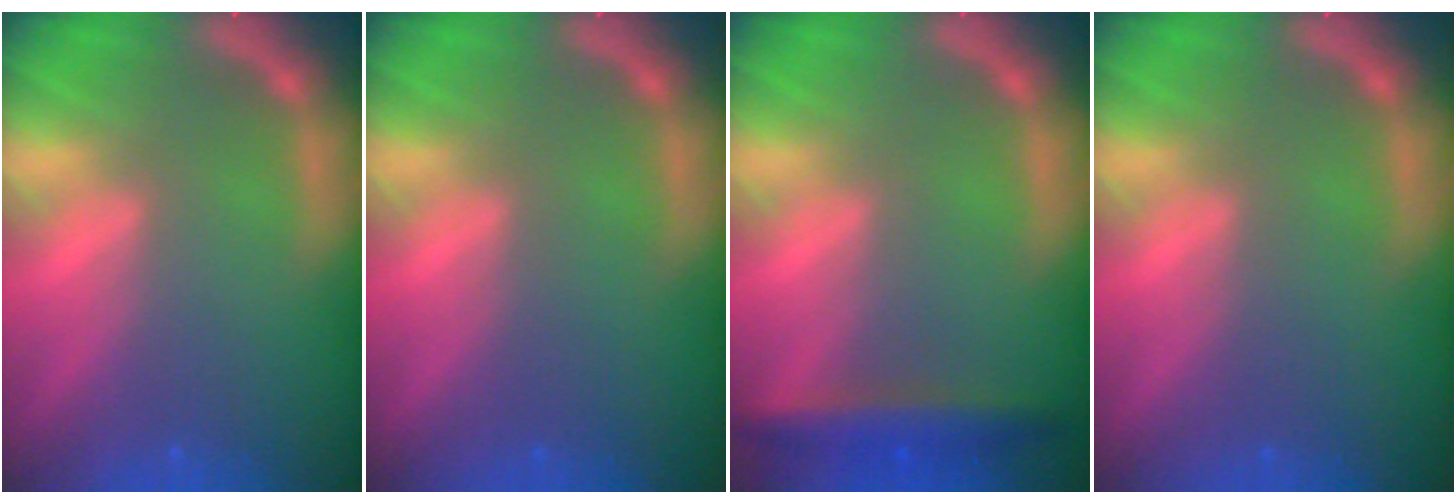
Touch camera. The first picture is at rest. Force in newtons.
{"total": 0.0}
{"total": 4.0}
{"total": 0.0}